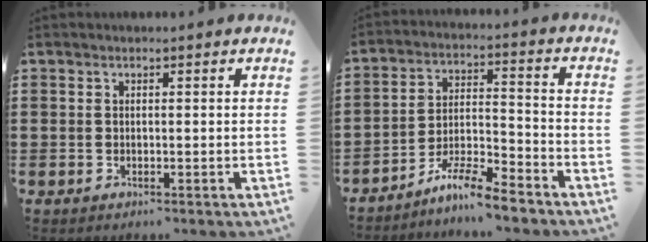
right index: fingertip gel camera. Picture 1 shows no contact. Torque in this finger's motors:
{"motor_torque": [1.13, -0.45, -0.02, 0.01]}